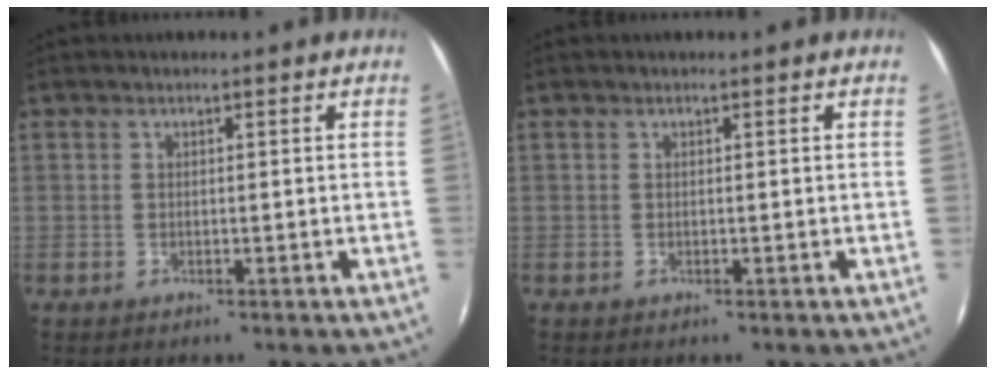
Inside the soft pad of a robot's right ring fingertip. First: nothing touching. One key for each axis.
{"total": 0.0}